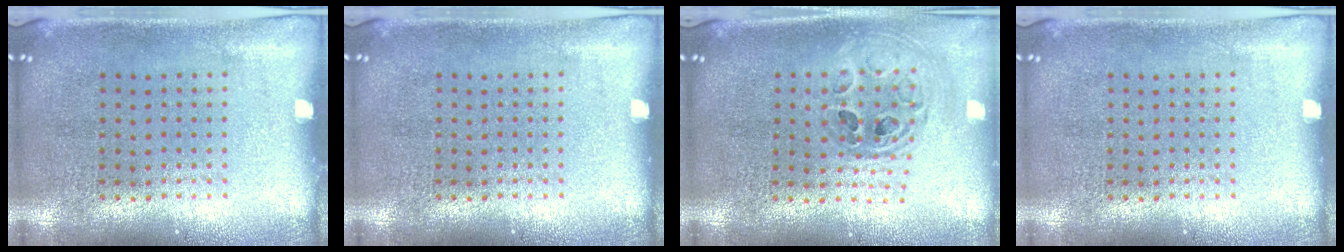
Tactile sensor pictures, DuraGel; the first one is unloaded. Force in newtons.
{"total": 0.0}
{"total": 0.9, "press": 0.8, "slide": 0.1}
{"total": 0.0}